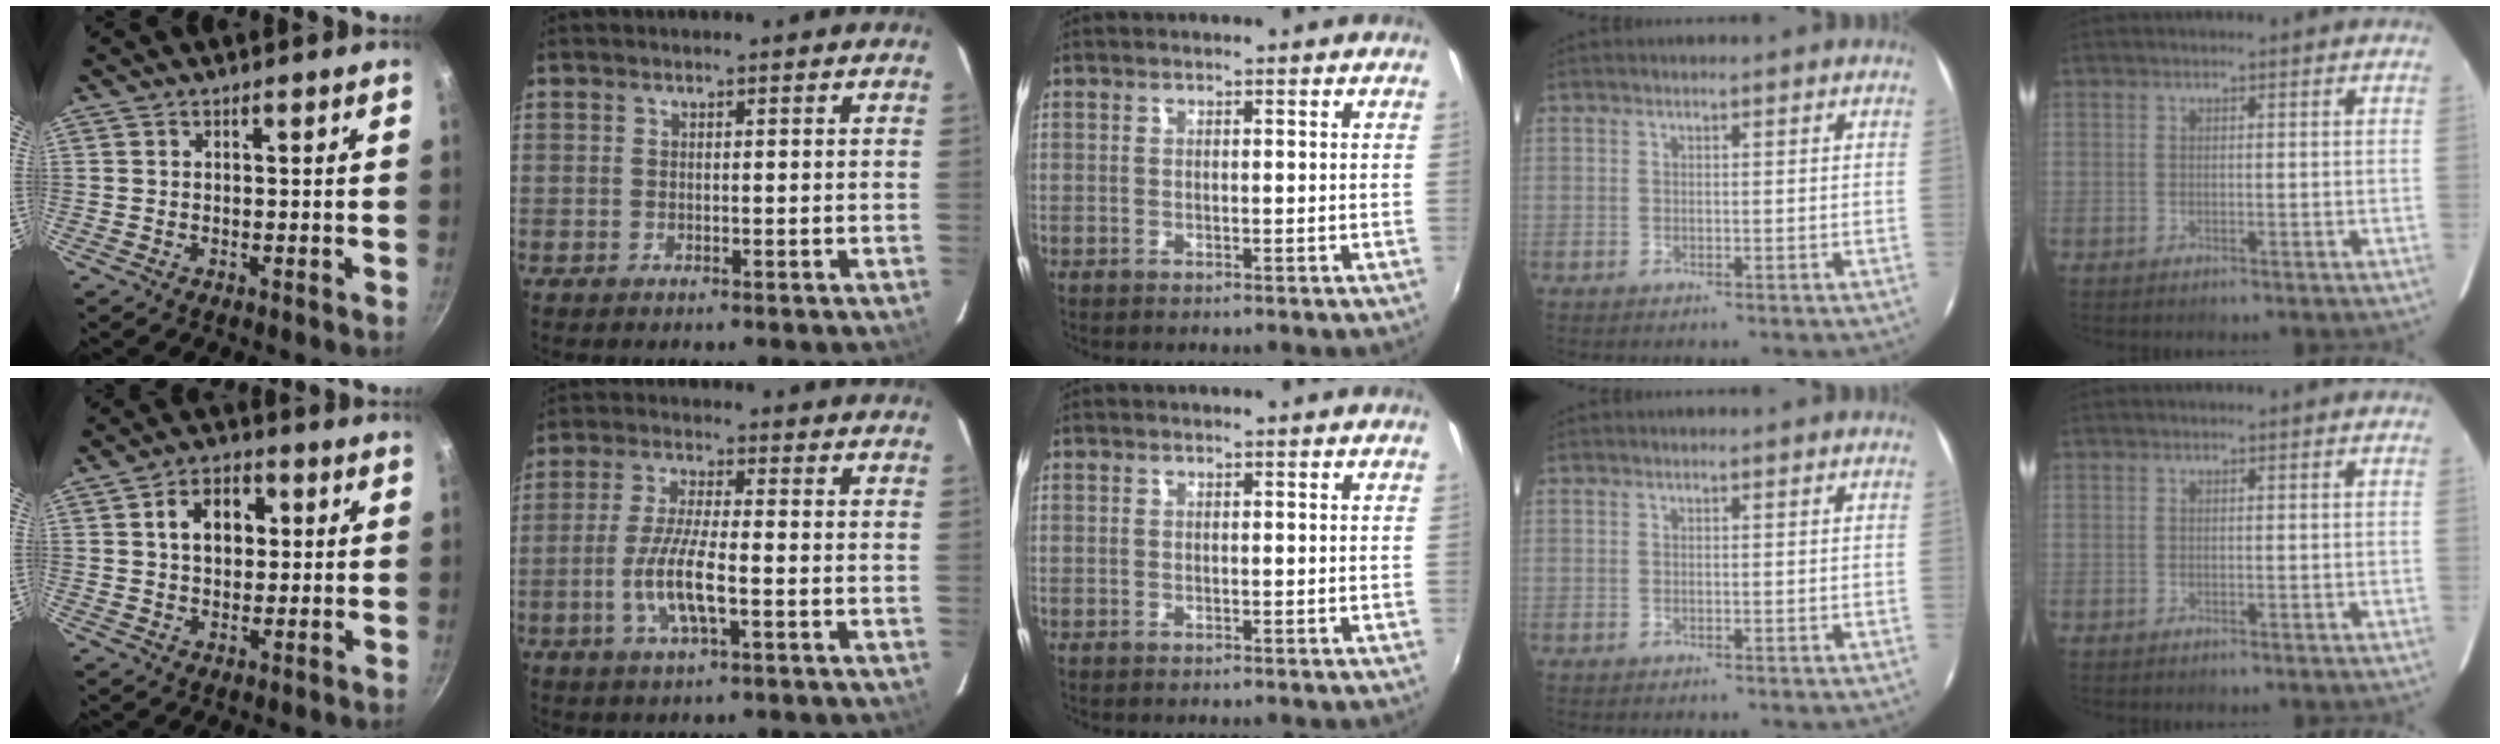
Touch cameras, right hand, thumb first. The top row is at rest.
{"thumb": {"total": 8.4, "force": [1.7, 6.0, 5.6], "torque": [-0.060, 0.009, 0.019]}, "index": {"total": 8.7, "force": [-2.7, 1.7, 8.1], "torque": [-0.164, -0.006, -0.053]}}